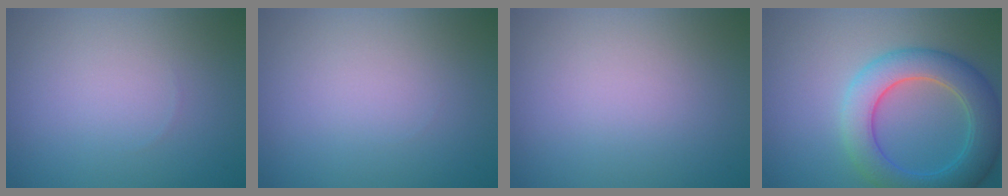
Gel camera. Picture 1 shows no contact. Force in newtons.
{"total": 0.0}
{"total": 0.0}
{"total": 6.7, "press": 6.7, "slide": 0.2}